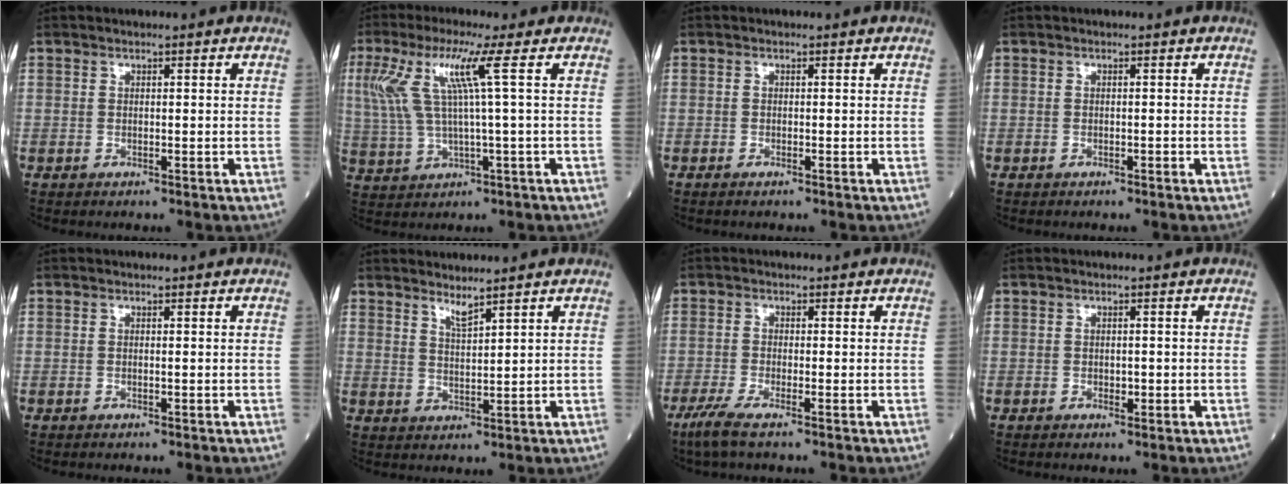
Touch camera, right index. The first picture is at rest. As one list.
[{"total": 9.1, "force": [2.8, -0.5, 8.6], "torque": [-0.201, 0.016, 0.061]}, {"total": 0.7, "force": [-0.4, 0.2, 0.5], "torque": [-0.013, -0.003, -0.005]}, {"total": 0.0}, {"total": 0.0}, {"total": 2.7, "force": [2.4, -0.3, 1.1], "torque": [-0.025, -0.015, 0.050]}, {"total": 4.3, "force": [-2.8, 0.4, 3.2], "torque": [-0.078, -0.016, -0.057]}, {"total": 1.3, "force": [-0.3, 0.7, 1.0], "torque": [-0.020, -0.002, -0.001]}]